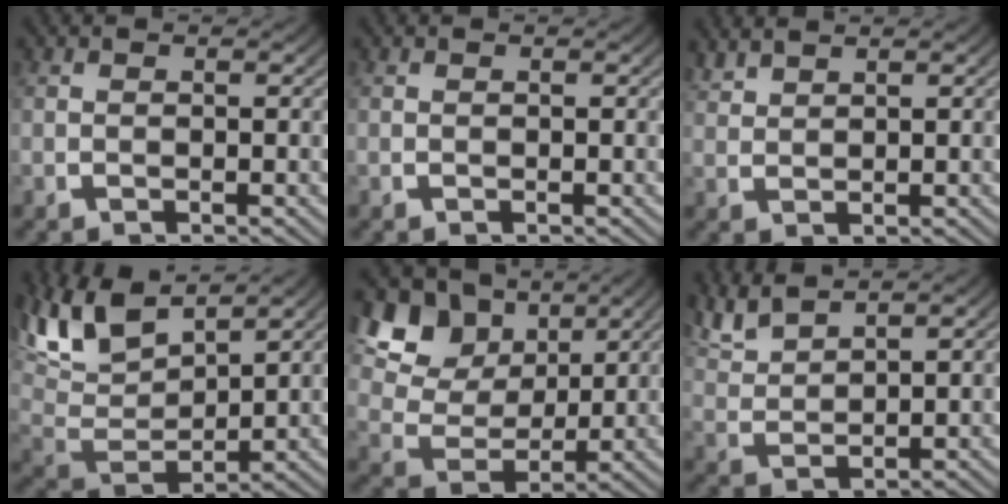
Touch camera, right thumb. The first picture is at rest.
{"total": 0.0}
{"total": 2.2, "force": [2.2, 0.1, 0.3], "torque": [-0.003, 0.007, 0.046]}
{"total": 8.7, "force": [3.8, 4.9, 6.0], "torque": [-0.141, -0.006, 0.073]}
{"total": 9.7, "force": [3.3, 7.2, 5.6], "torque": [-0.126, -0.013, 0.056]}
{"total": 3.7, "force": [3.3, 1.0, 1.3], "torque": [-0.034, 0.006, 0.071]}